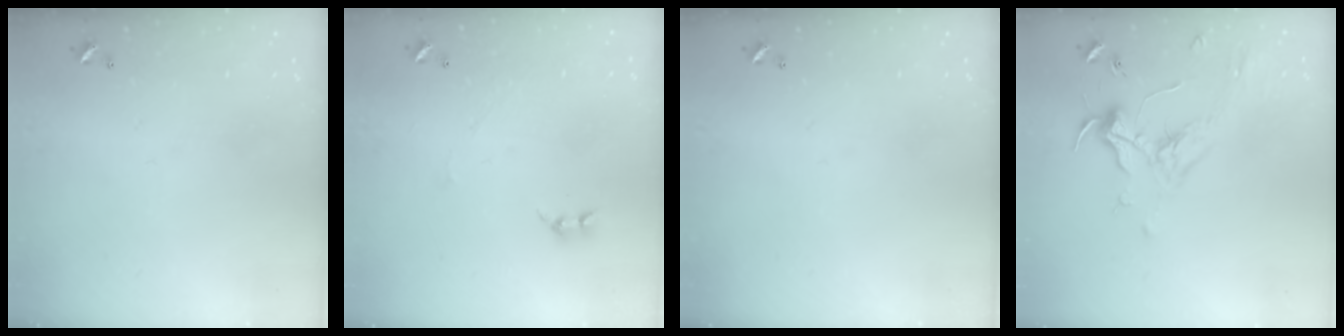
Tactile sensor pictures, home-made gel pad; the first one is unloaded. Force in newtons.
{"total": 0.9, "press": 0.8, "slide": 0.4}
{"total": 0.0}
{"total": 2.0, "press": 1.9, "slide": 0.6}